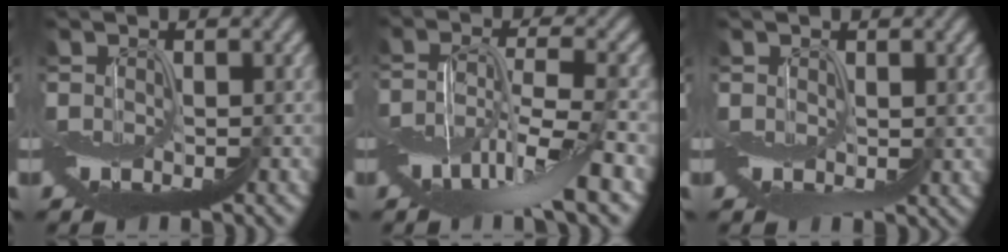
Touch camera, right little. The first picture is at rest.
{"total": 7.5, "force": [-3.1, 2.5, 6.3], "torque": [-0.121, 0.002, -0.063]}
{"total": 1.3, "force": [0.5, 1.0, 0.7], "torque": [-0.008, -0.002, 0.009]}